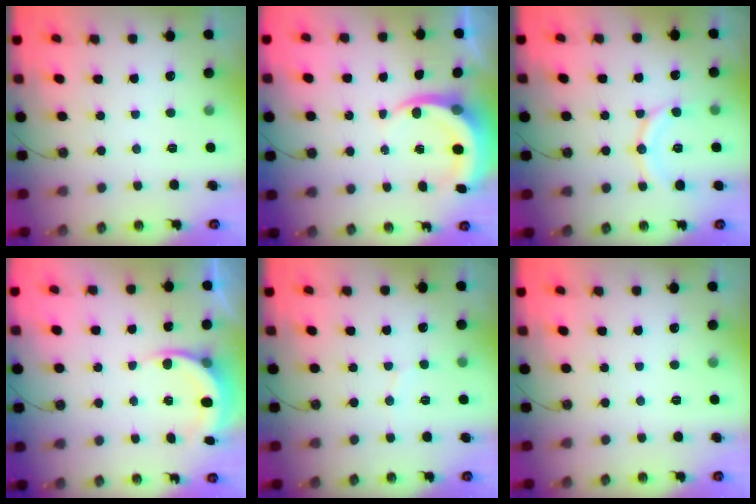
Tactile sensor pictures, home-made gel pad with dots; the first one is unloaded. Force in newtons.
{"total": 5.9, "press": 5.9, "slide": 0.6}
{"total": 10.8, "press": 10.8, "slide": 1.1}
{"total": 6.2, "press": 6.1, "slide": 1.3}
{"total": 4.6, "press": 4.5, "slide": 0.6}
{"total": 0.0}